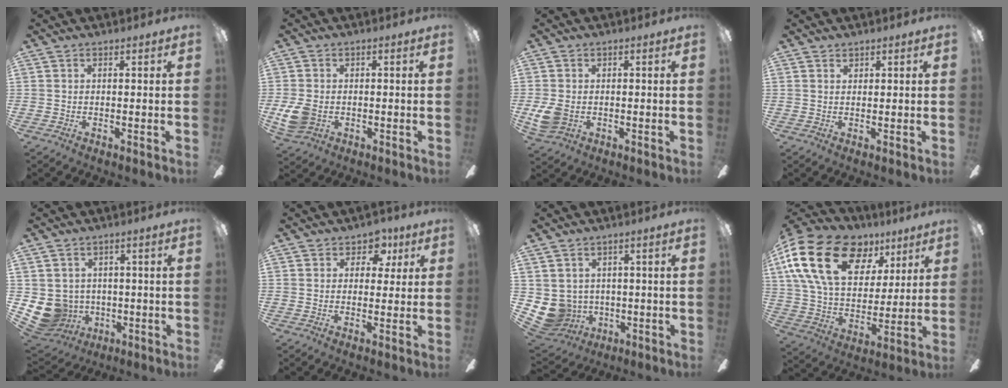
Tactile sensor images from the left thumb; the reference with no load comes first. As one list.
[{"total": 6.4, "force": [-1.2, 4.7, 4.1], "torque": [-0.091, 0.009, -0.020]}, {"total": 5.5, "force": [-0.9, 4.1, 3.6], "torque": [-0.069, 0.004, -0.015]}, {"total": 0.9, "force": [0.8, 0.4, 0.2], "torque": [-0.005, 0.000, 0.015]}, {"total": 8.5, "force": [-1.3, 8.2, 2.1], "torque": [-0.092, -0.002, -0.019]}, {"total": 5.3, "force": [2.7, 4.0, 2.3], "torque": [-0.026, -0.005, 0.044]}, {"total": 6.6, "force": [0.2, 6.5, 1.0], "torque": [-0.074, -0.011, 0.009]}, {"total": 24.4, "force": [11.0, 15.6, 15.2], "torque": [-0.286, -0.033, 0.198]}]